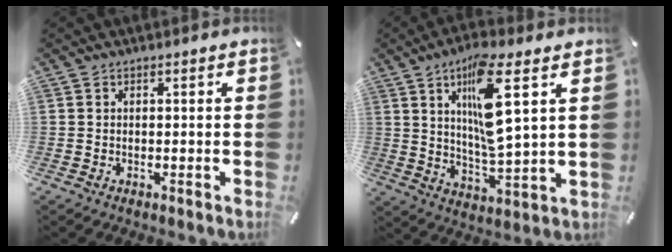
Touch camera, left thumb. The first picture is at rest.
{"total": 14.4, "force": [5.7, 3.5, 12.7], "torque": [-0.231, -0.018, 0.089]}